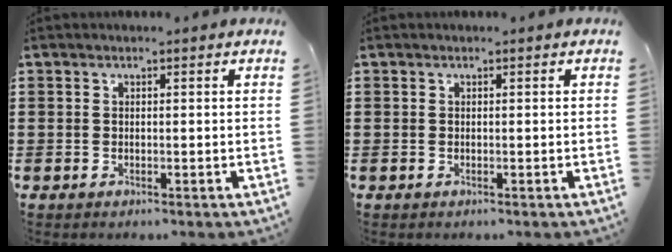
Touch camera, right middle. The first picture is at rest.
{"total": 0.0}